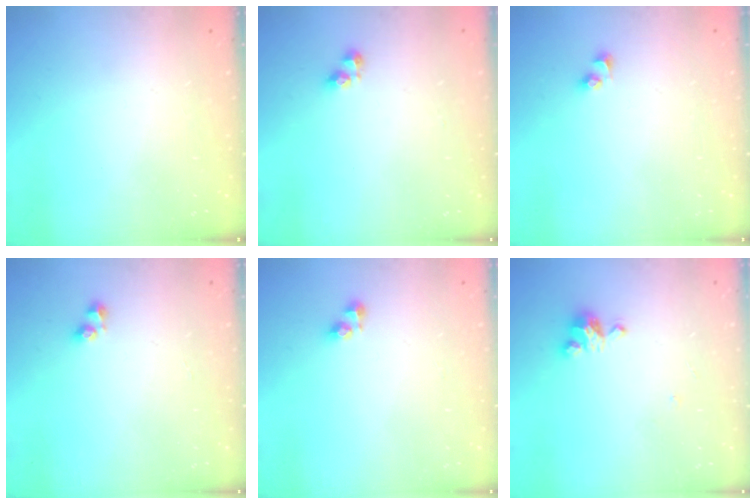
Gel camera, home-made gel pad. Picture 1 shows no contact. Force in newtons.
{"total": 3.4, "press": 3.4, "slide": 0.3}
{"total": 2.3, "press": 2.3, "slide": 0.2}
{"total": 2.5, "press": 2.2, "slide": 1.3}
{"total": 3.6, "press": 3.6, "slide": 0.6}
{"total": 4.2, "press": 4.2, "slide": 0.2}